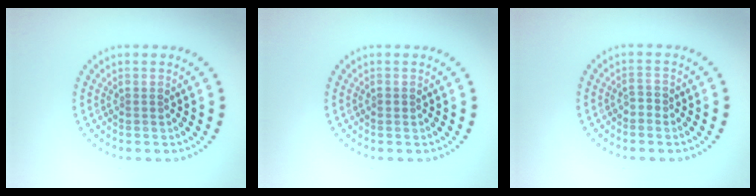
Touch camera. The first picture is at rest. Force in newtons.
{"total": 0.8, "press": 0.8, "slide": 0.1}
{"total": 1.0, "press": 0.9, "slide": 0.5}